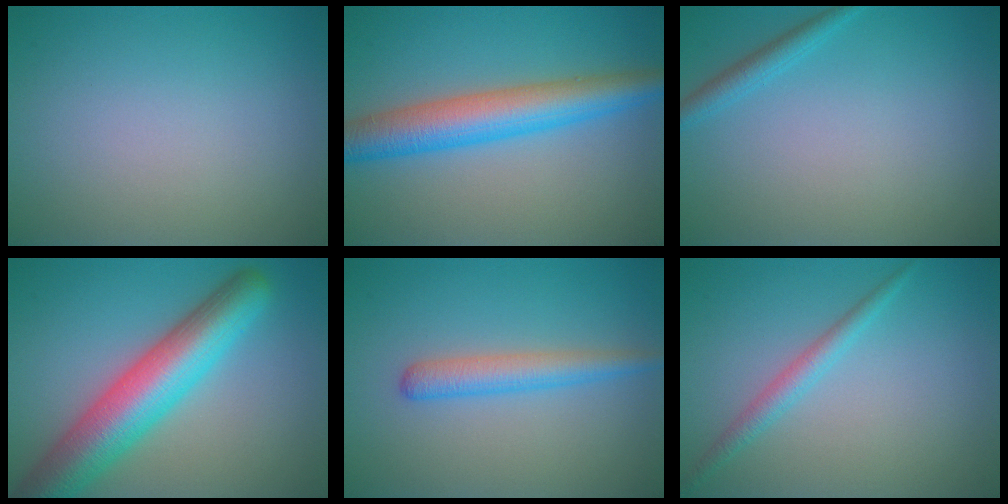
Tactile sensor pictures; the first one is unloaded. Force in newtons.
{"total": 6.5, "press": 6.5, "slide": 0.1}
{"total": 1.6, "press": 1.6, "slide": 0.1}
{"total": 9.1, "press": 9.1, "slide": 0.5}
{"total": 2.8, "press": 2.8, "slide": 0.1}
{"total": 1.9, "press": 1.9, "slide": 0.0}